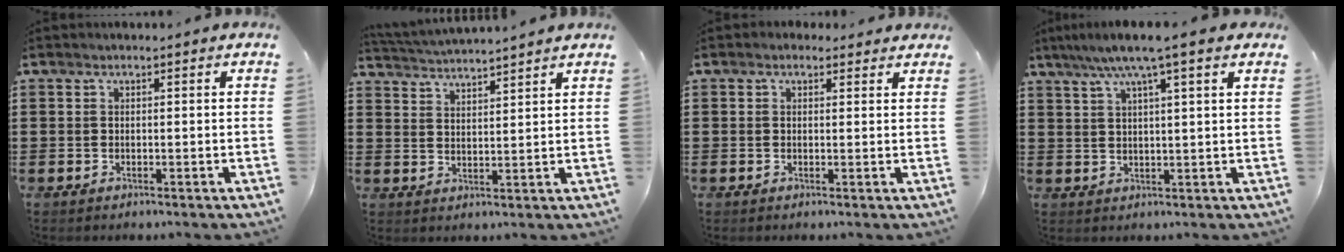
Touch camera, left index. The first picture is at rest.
{"total": 3.3, "force": [3.2, -0.7, 0.0], "torque": [-0.013, -0.020, 0.055]}
{"total": 1.3, "force": [1.0, 0.8, 0.3], "torque": [-0.001, 0.004, 0.017]}
{"total": 6.0, "force": [4.2, -0.1, 4.3], "torque": [-0.094, -0.004, 0.070]}